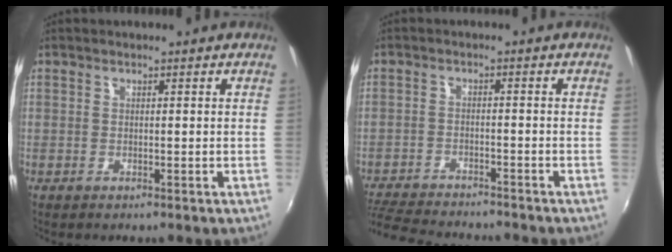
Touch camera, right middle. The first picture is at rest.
{"total": 11.7, "force": [-10.7, 2.1, 4.3], "torque": [-0.112, -0.015, -0.176]}